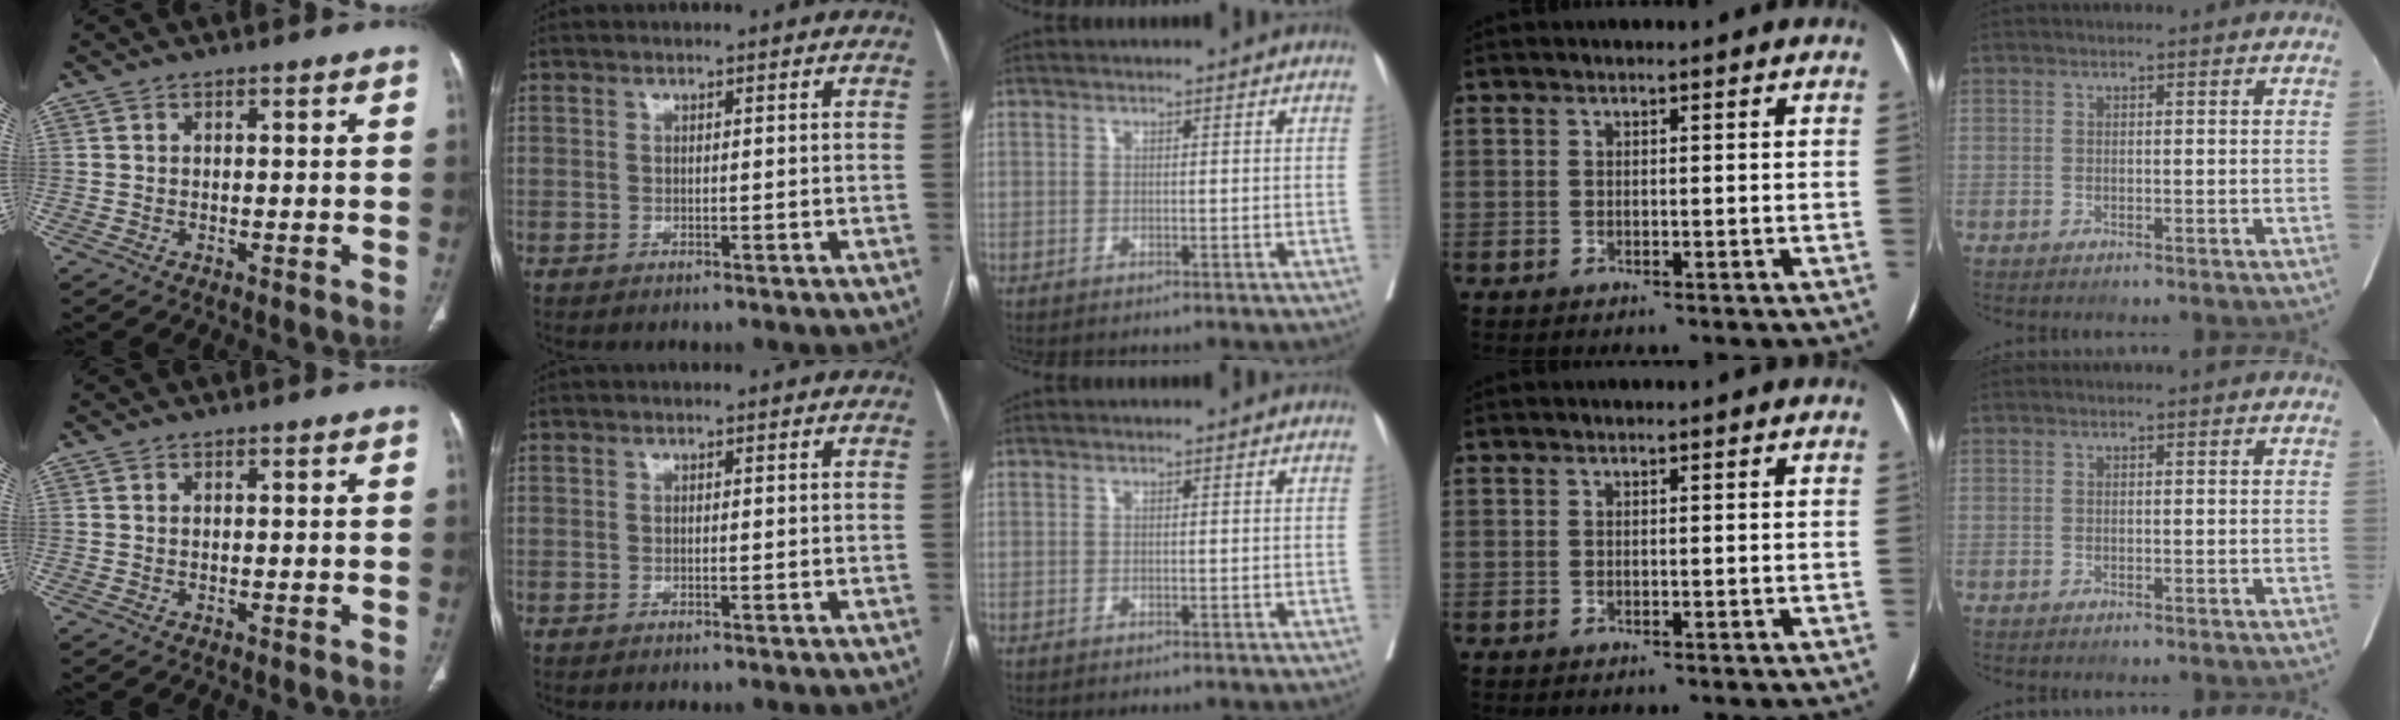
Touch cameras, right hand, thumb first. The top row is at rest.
{}